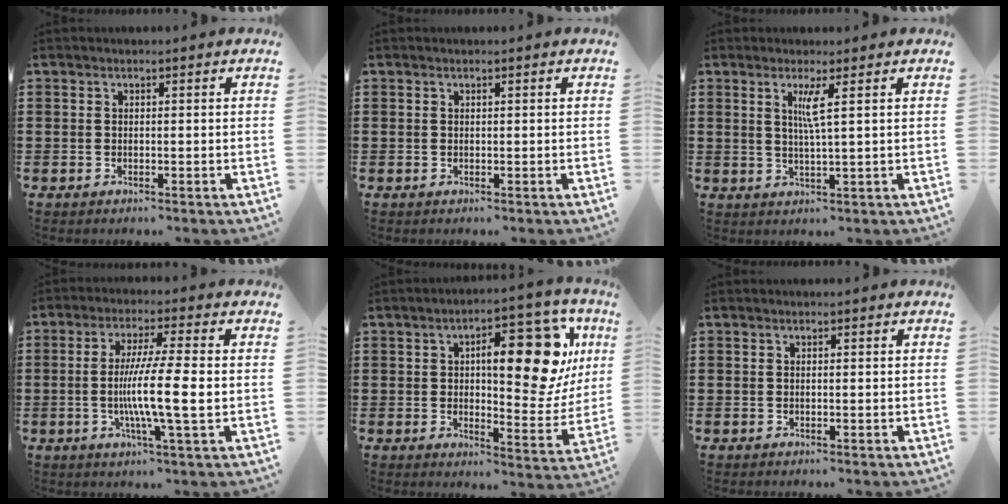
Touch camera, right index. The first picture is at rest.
{"total": 0.0}
{"total": 3.2, "force": [1.2, -0.4, 3.0], "torque": [-0.063, -0.007, 0.017]}
{"total": 9.8, "force": [-1.1, 0.5, 9.7], "torque": [-0.172, -0.009, -0.021]}
{"total": 15.2, "force": [5.0, 5.4, 13.3], "torque": [-0.176, -0.015, 0.074]}
{"total": 0.0}